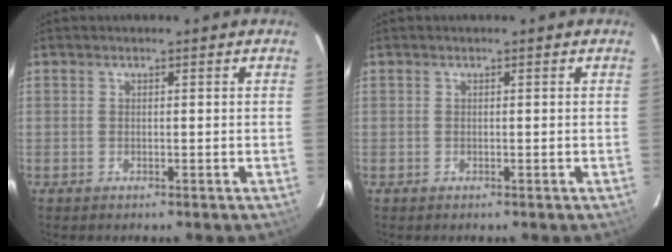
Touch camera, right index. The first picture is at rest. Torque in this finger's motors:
{"motor_torque": [0.00, 0.00, 0.02, 0.00]}